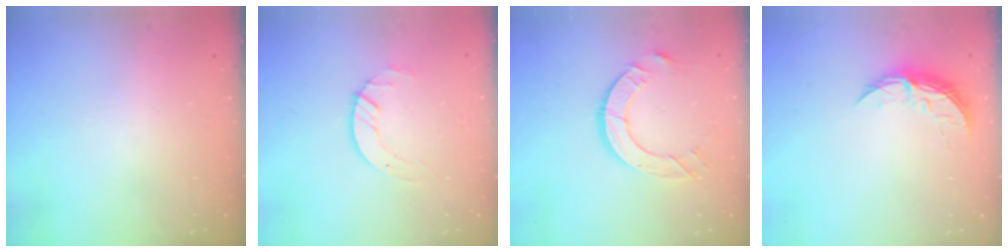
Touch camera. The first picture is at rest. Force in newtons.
{"total": 3.6, "press": 3.6, "slide": 0.4}
{"total": 9.5, "press": 9.5, "slide": 1.0}
{"total": 5.9, "press": 5.9, "slide": 0.5}